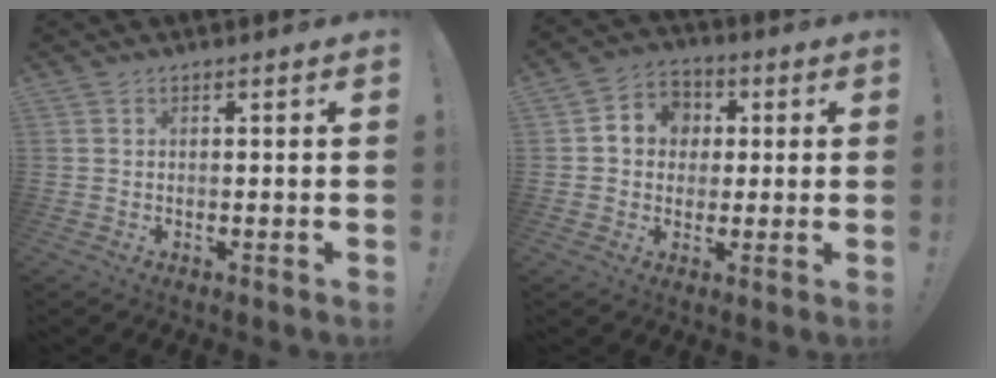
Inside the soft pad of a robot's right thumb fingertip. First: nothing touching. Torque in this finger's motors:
{"motor_torque": [1.06, 0.70, 0.76, 0.00, 0.08]}